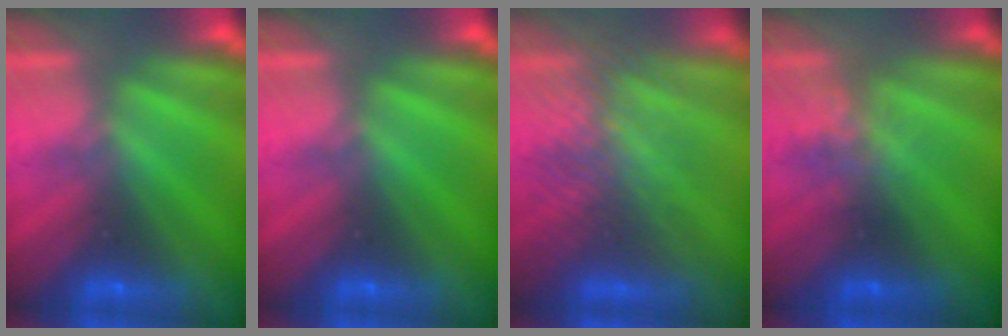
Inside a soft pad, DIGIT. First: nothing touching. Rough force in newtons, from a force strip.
{"total": 0.0}
{"total": 3.7}
{"total": 2.0}